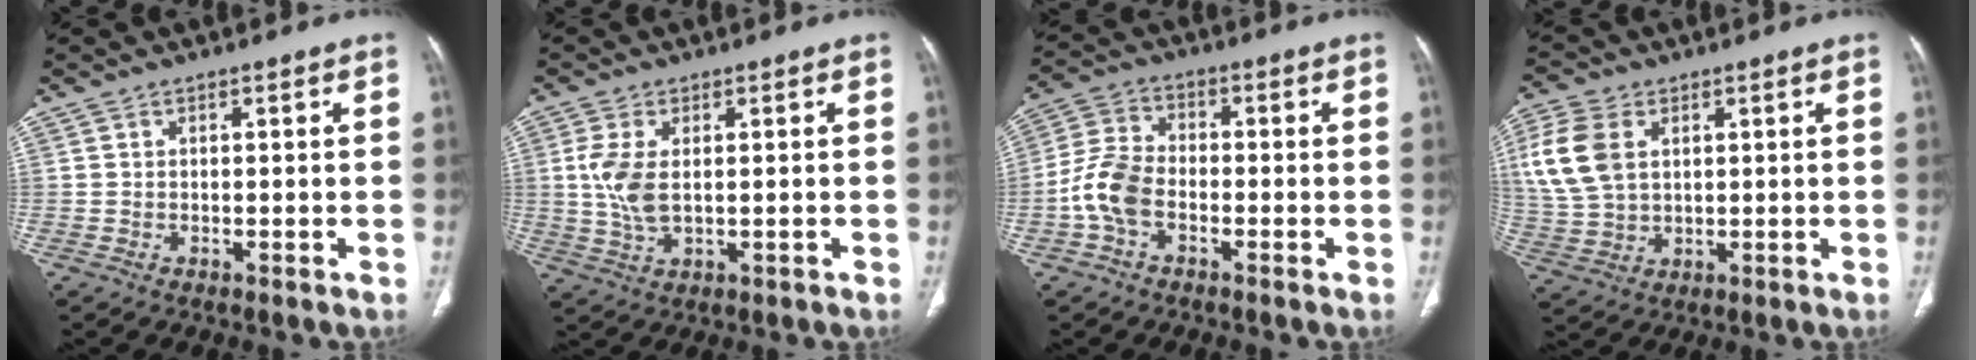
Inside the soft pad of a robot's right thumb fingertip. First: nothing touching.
{"total": 6.4, "force": [0.6, 3.3, 5.5], "torque": [-0.125, -0.002, 0.017]}
{"total": 7.8, "force": [-2.6, 4.8, 5.6], "torque": [-0.114, 0.022, -0.062]}
{"total": 11.8, "force": [3.2, 8.0, 8.0], "torque": [-0.177, 0.000, 0.067]}